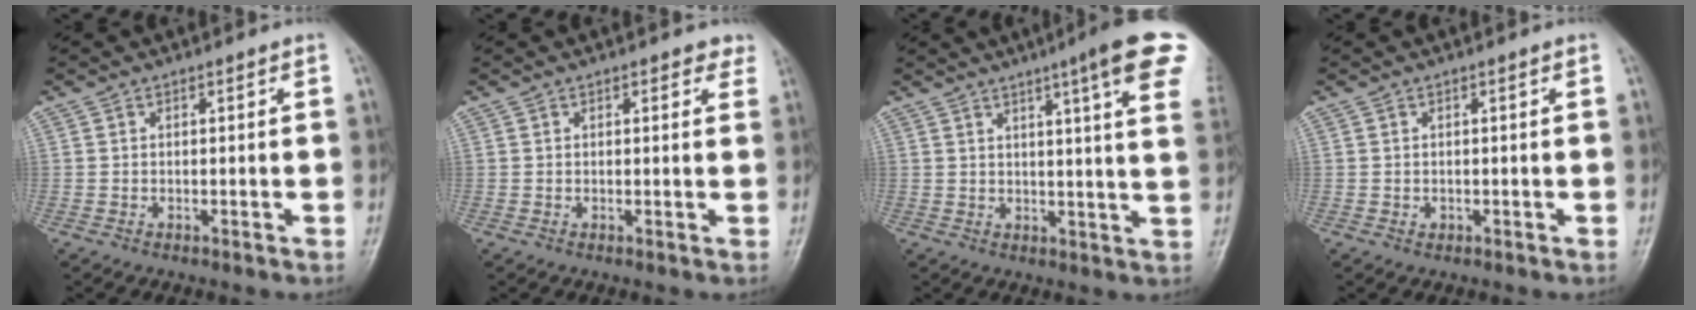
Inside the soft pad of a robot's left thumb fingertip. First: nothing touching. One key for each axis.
{"total": 2.6, "fx": 1.9, "fy": 1.3, "fz": 1.2, "tx": 0.010, "ty": -0.004, "tz": 0.014}
{"total": 15.0, "fx": 8.4, "fy": 1.1, "fz": 12.4, "tx": -0.146, "ty": -0.023, "tz": 0.091}
{"total": 0.7, "fx": 0.1, "fy": 0.5, "fz": 0.5, "tx": -0.004, "ty": 0.001, "tz": 0.003}